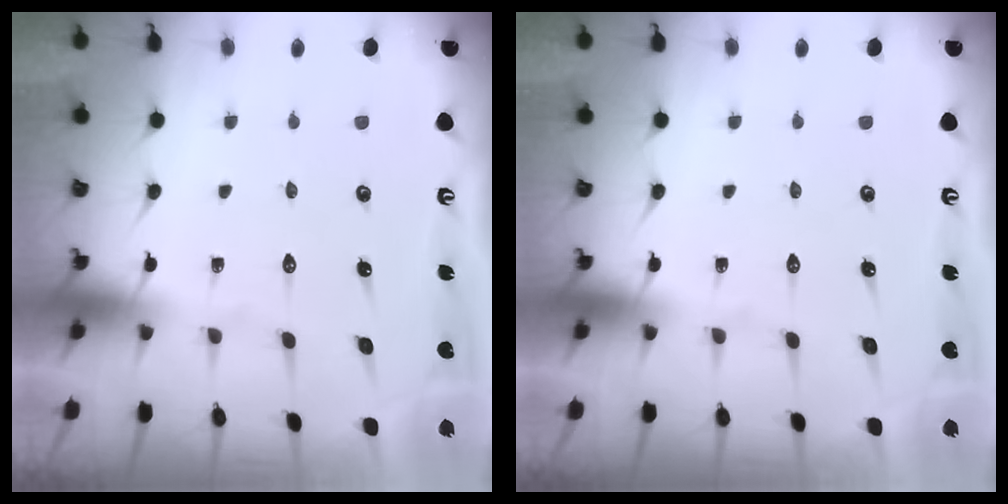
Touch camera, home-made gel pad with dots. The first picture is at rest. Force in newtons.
{"total": 0.0}